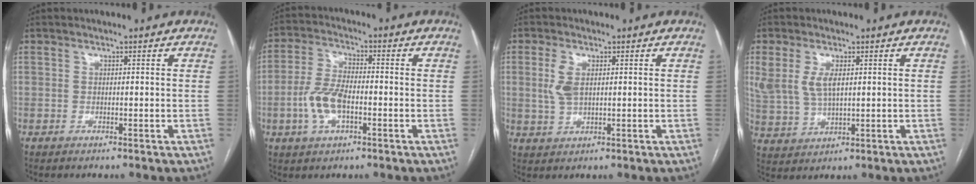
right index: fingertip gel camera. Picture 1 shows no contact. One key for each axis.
{"total": 7.6, "fx": -2.2, "fy": 3.2, "fz": 6.5, "tx": -0.147, "ty": 0.006, "tz": -0.042}
{"total": 3.7, "fx": 1.0, "fy": 1.6, "fz": 3.1, "tx": -0.079, "ty": 0.004, "tz": 0.024}
{"total": 7.5, "fx": 2.2, "fy": 3.9, "fz": 5.9, "tx": -0.140, "ty": 0.008, "tz": 0.053}